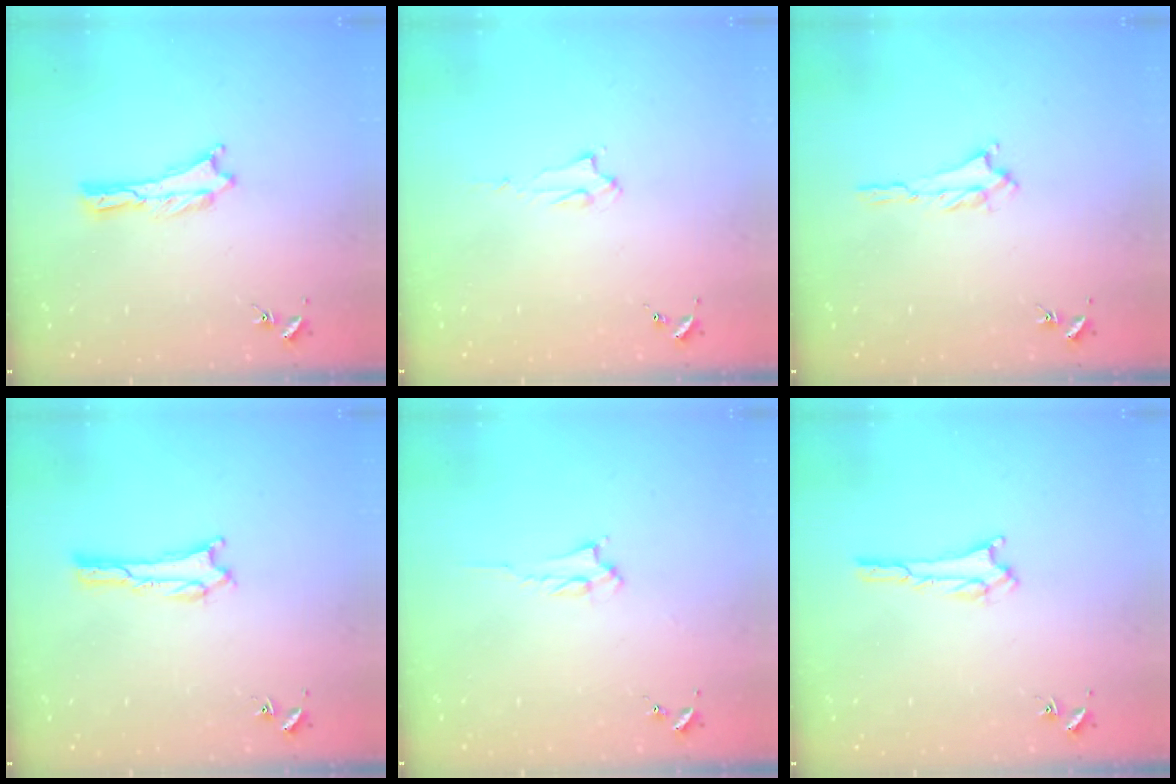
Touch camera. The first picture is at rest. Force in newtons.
{"total": 2.0, "press": 2.0, "slide": 0.2}
{"total": 1.2, "press": 1.1, "slide": 0.5}
{"total": 1.3, "press": 1.3, "slide": 0.4}
{"total": 2.0, "press": 1.9, "slide": 0.3}
{"total": 1.8, "press": 1.8, "slide": 0.2}